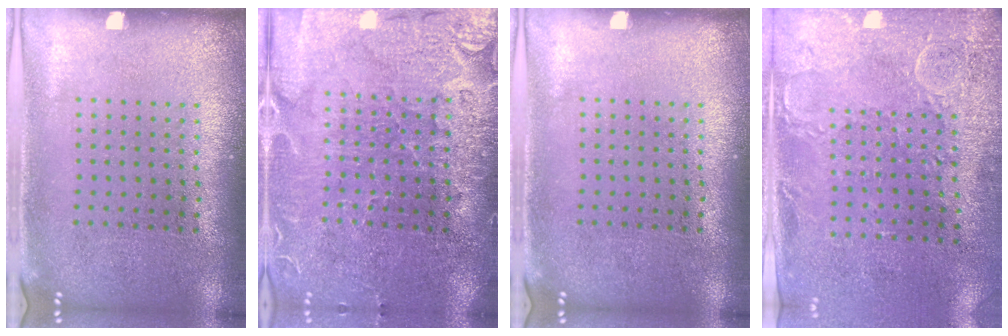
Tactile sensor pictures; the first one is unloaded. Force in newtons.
{"total": 3.6, "press": 3.4, "slide": 1.2}
{"total": 0.0}
{"total": 3.0, "press": 2.2, "slide": 2.0}